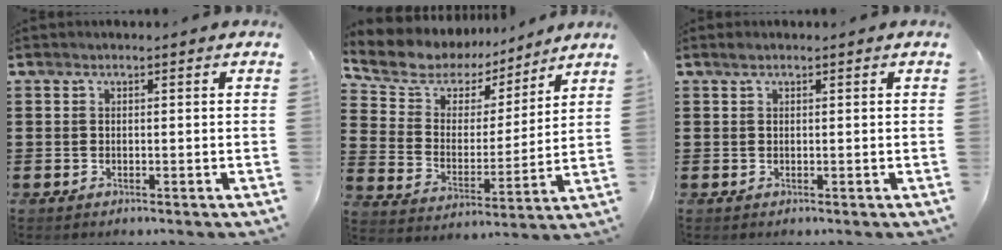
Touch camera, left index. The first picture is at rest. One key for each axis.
{"total": 7.0, "fx": 5.8, "fy": 3.8, "fz": 0.9, "tx": -0.062, "ty": -0.035, "tz": 0.102}
{"total": 0.6, "fx": 0.5, "fy": 0.1, "fz": 0.3, "tx": -0.007, "ty": 0.002, "tz": 0.009}